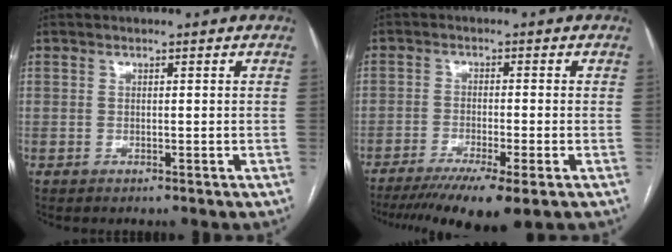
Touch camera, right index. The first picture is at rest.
{"total": 10.4, "force": [-7.1, 0.8, 7.6], "torque": [-0.122, -0.018, -0.114]}